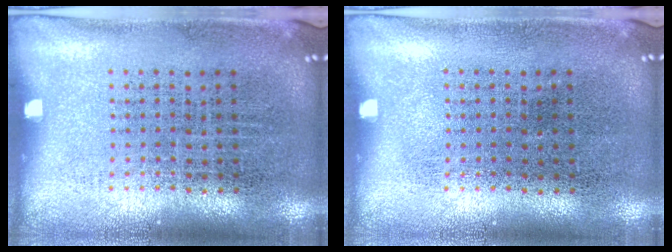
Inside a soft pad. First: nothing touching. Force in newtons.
{"total": 0.0}